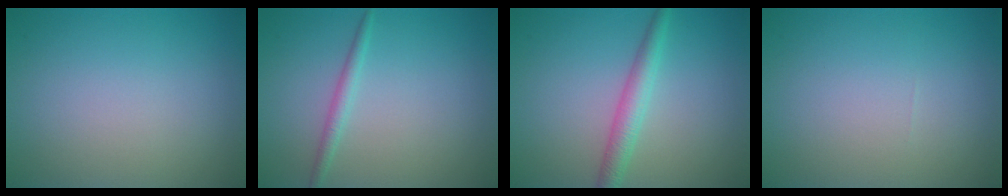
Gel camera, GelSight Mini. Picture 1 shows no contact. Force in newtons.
{"total": 1.3, "press": 1.3, "slide": 0.1}
{"total": 2.6, "press": 2.6, "slide": 0.0}
{"total": 0.0}